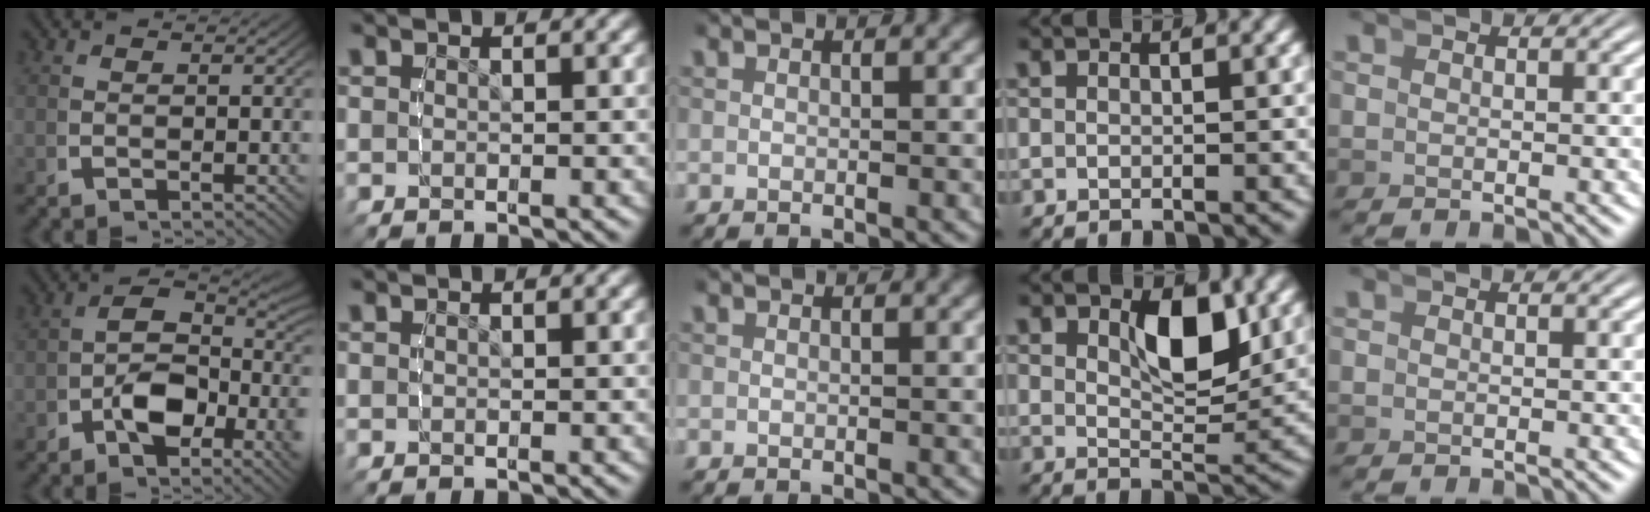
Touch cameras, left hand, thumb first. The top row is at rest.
{"thumb": {"total": 6.7, "force": [-0.8, 4.5, 4.9], "torque": [-0.077, -0.018, -0.017]}, "ring": {"total": 5.3, "force": [2.5, 2.2, 4.1], "torque": [-0.066, -0.024, 0.053]}}